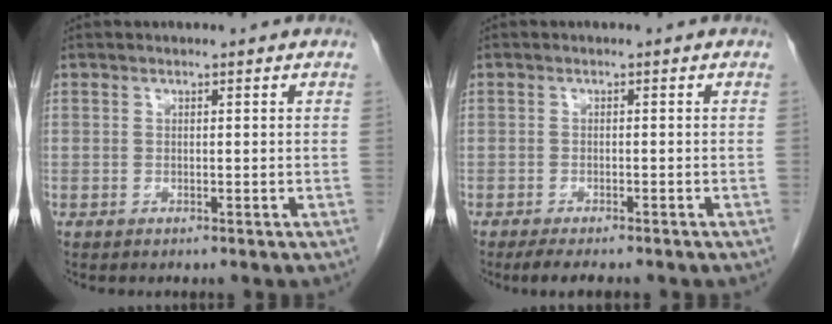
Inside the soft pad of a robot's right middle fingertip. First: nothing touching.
{"total": 5.0, "force": [-4.1, 1.1, 2.7], "torque": [-0.036, -0.009, -0.055]}